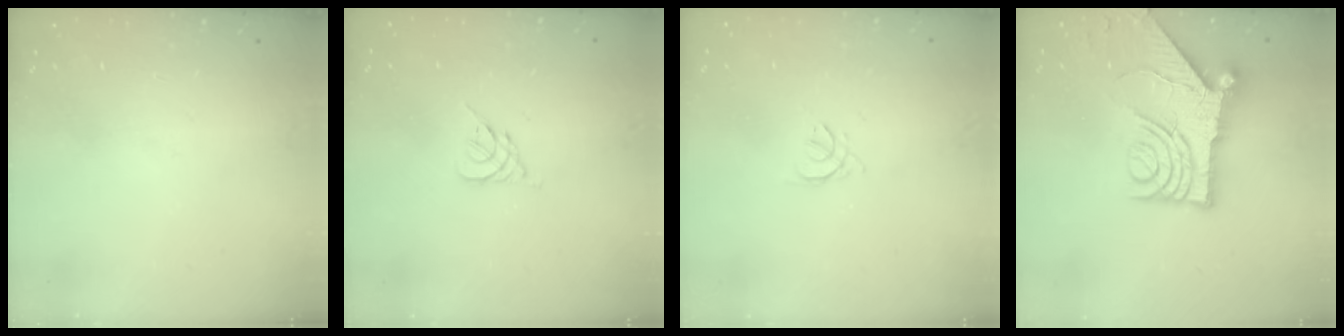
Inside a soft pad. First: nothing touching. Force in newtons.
{"total": 2.6, "press": 2.5, "slide": 0.7}
{"total": 1.5, "press": 1.4, "slide": 0.6}
{"total": 12.6, "press": 12.6, "slide": 1.5}